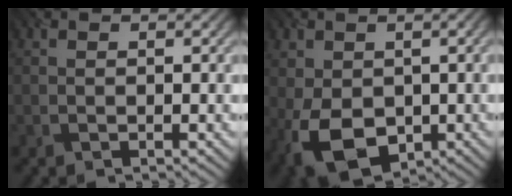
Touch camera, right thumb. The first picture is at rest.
{"total": 8.8, "force": [-2.2, 6.0, 6.1], "torque": [-0.153, -0.016, -0.037]}